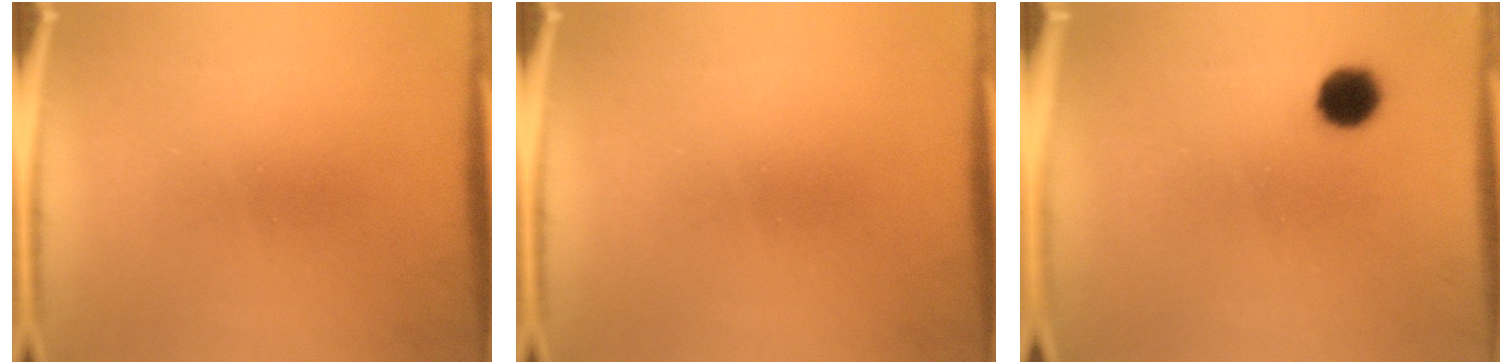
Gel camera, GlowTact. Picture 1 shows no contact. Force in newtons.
{"total": 0.0}
{"total": 5.1}